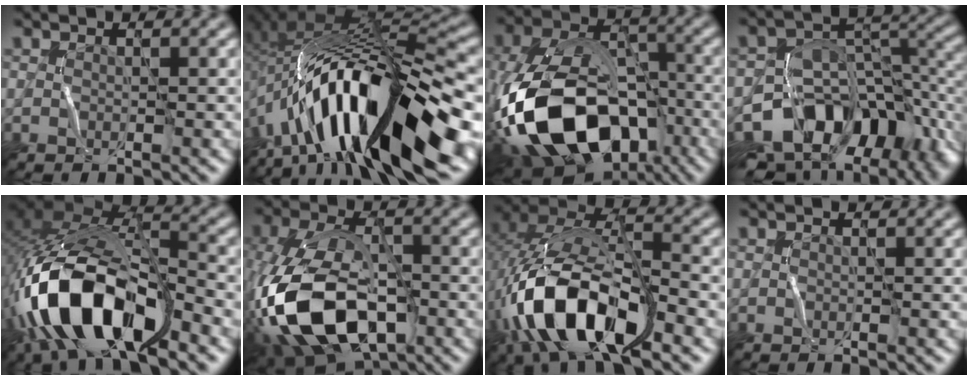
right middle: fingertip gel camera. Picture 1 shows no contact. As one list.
[{"total": 16.7, "force": [-6.4, 5.0, 14.6], "torque": [-0.249, 0.026, -0.109]}, {"total": 15.5, "force": [-6.0, 9.2, 10.9], "torque": [-0.203, -0.004, -0.117]}, {"total": 13.6, "force": [-6.8, 8.7, 7.8], "torque": [-0.140, -0.012, -0.092]}, {"total": 14.2, "force": [-6.0, 6.7, 11.0], "torque": [-0.222, 0.000, -0.109]}, {"total": 13.0, "force": [-5.3, 6.6, 9.8], "torque": [-0.217, -0.010, -0.095]}, {"total": 12.9, "force": [-5.2, 5.3, 10.5], "torque": [-0.219, 0.007, -0.101]}, {"total": 0.0}]